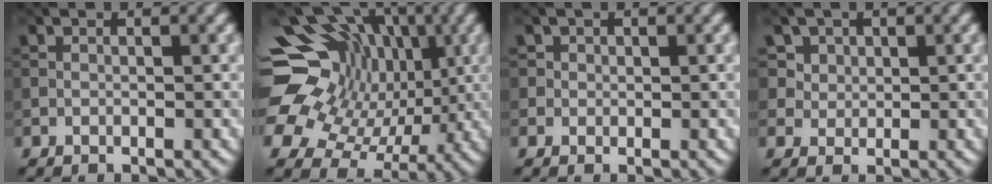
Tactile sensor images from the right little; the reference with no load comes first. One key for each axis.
{"total": 18.5, "fx": 2.8, "fy": 15.5, "fz": 9.6, "tx": -0.197, "ty": 0.046, "tz": 0.024}
{"total": 0.9, "fx": 0.4, "fy": 0.9, "fz": 0.1, "tx": 0.004, "ty": -0.004, "tz": 0.003}
{"total": 4.5, "fx": 2.3, "fy": 3.5, "fz": 1.6, "tx": -0.035, "ty": 0.006, "tz": 0.022}